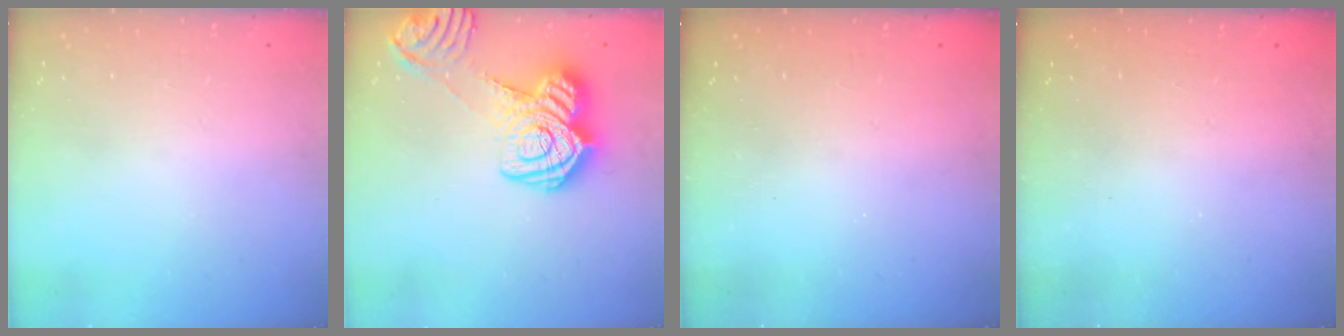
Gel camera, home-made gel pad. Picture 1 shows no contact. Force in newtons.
{"total": 17.8, "press": 17.8, "slide": 1.2}
{"total": 2.4, "press": 2.2, "slide": 0.8}
{"total": 2.6, "press": 2.4, "slide": 0.8}